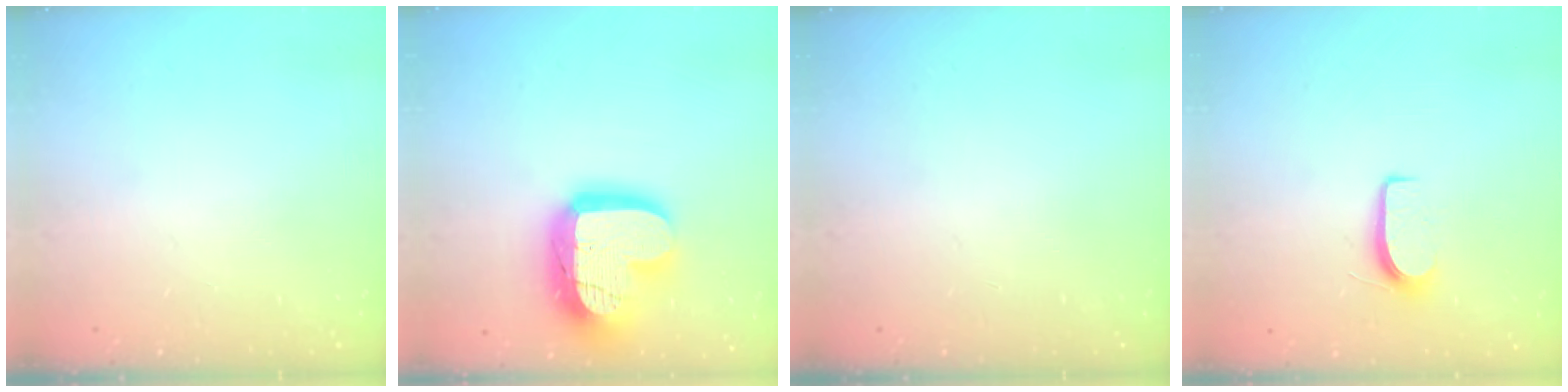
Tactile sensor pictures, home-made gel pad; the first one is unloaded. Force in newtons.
{"total": 21.4, "press": 21.3, "slide": 1.7}
{"total": 0.0}
{"total": 6.1, "press": 6.1, "slide": 0.6}